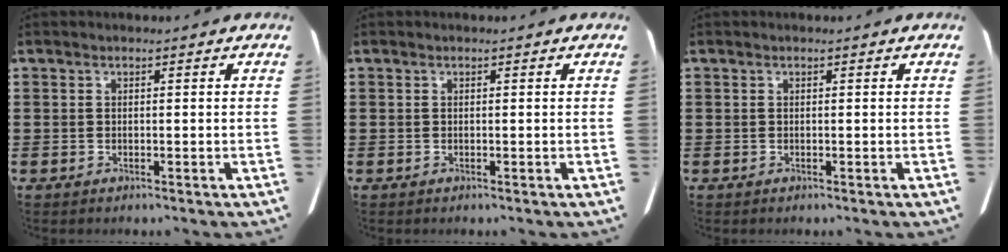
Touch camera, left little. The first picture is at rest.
{"total": 0.0}
{"total": 0.0}